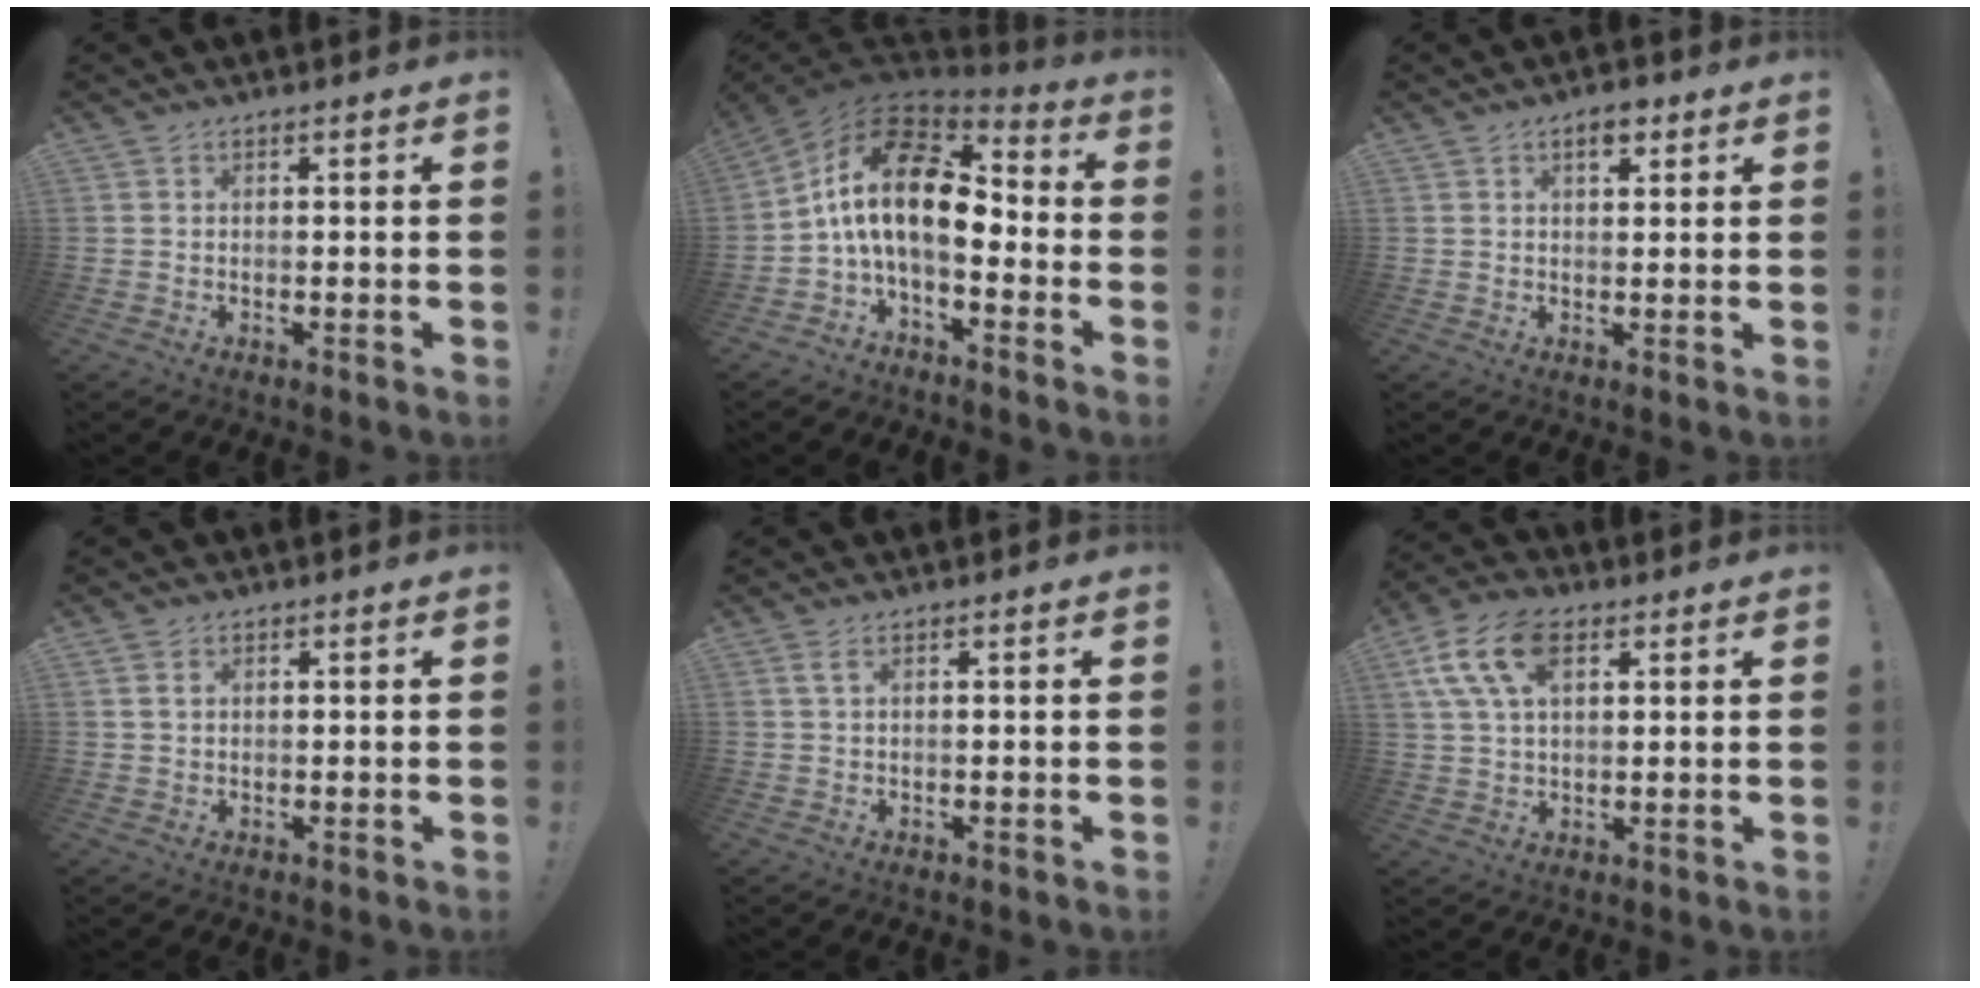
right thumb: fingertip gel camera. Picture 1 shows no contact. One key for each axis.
{"total": 17.9, "fx": 2.2, "fy": 8.8, "fz": 15.4, "tx": -0.302, "ty": -0.006, "tz": 0.038}
{"total": 4.3, "fx": 2.5, "fy": 2.1, "fz": 2.9, "tx": -0.033, "ty": -0.007, "tz": 0.039}
{"total": 1.8, "fx": 0.9, "fy": 1.2, "fz": 1.1, "tx": -0.017, "ty": 0.001, "tz": 0.015}
{"total": 1.9, "fx": 0.7, "fy": 0.3, "fz": 1.7, "tx": -0.032, "ty": 0.001, "tz": 0.013}
{"total": 13.9, "fx": 5.7, "fy": 8.4, "fz": 9.5, "tx": -0.190, "ty": -0.010, "tz": 0.106}